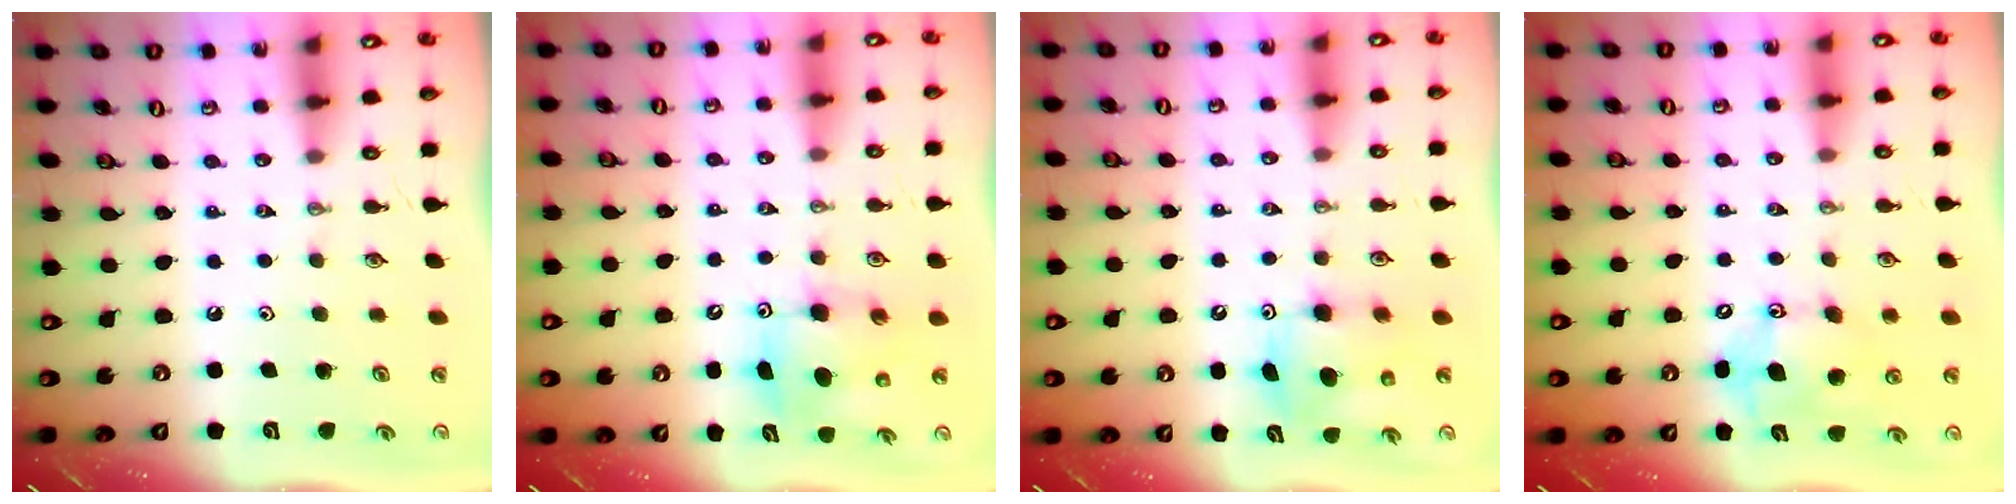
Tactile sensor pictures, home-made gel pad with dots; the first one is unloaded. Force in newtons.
{"total": 8.3, "press": 8.1, "slide": 1.9}
{"total": 9.2, "press": 9.2, "slide": 0.3}
{"total": 12.0, "press": 11.6, "slide": 2.9}